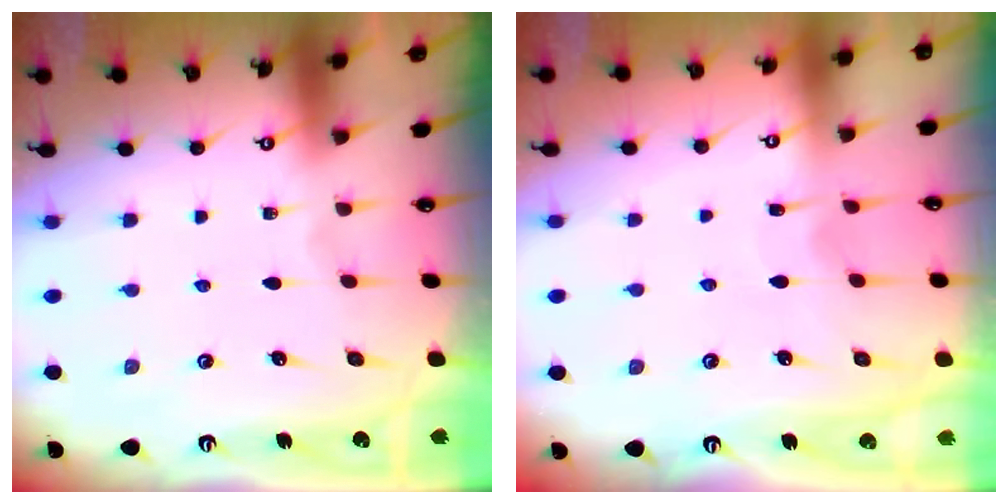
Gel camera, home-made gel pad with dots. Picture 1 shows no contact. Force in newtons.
{"total": 3.4, "press": 3.4, "slide": 0.4}